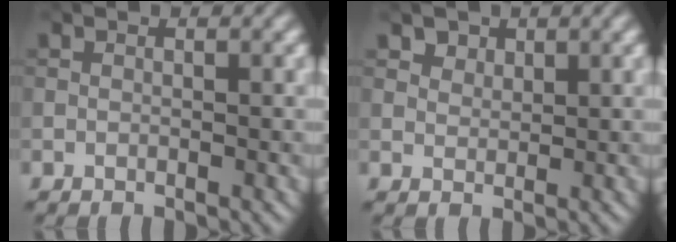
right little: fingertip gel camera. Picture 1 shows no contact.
{"total": 2.5, "force": [1.8, 1.6, 0.9], "torque": [-0.023, -0.012, 0.045]}